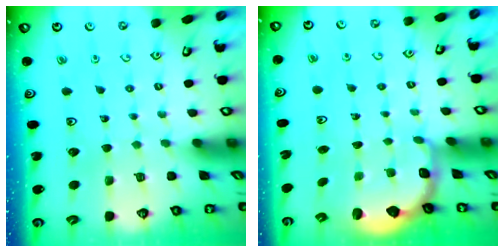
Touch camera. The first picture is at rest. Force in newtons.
{"total": 2.9, "press": 2.4, "slide": 1.6}